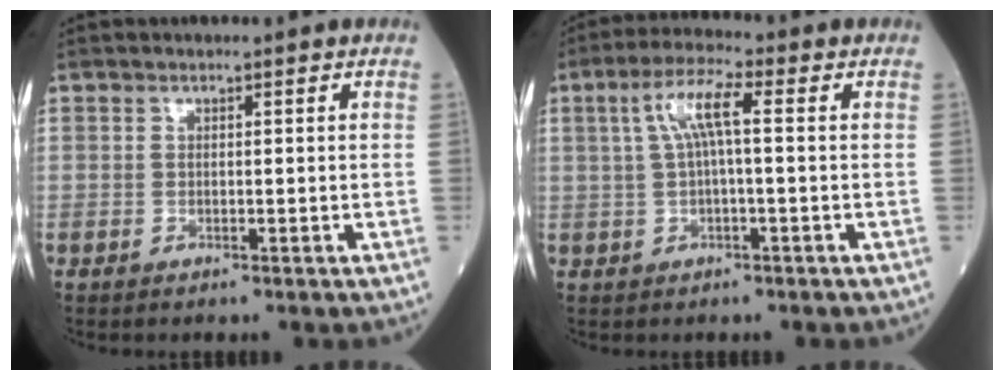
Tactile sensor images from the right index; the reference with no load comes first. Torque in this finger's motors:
{"motor_torque": [0.24, 0.08, 0.16, 0.08]}